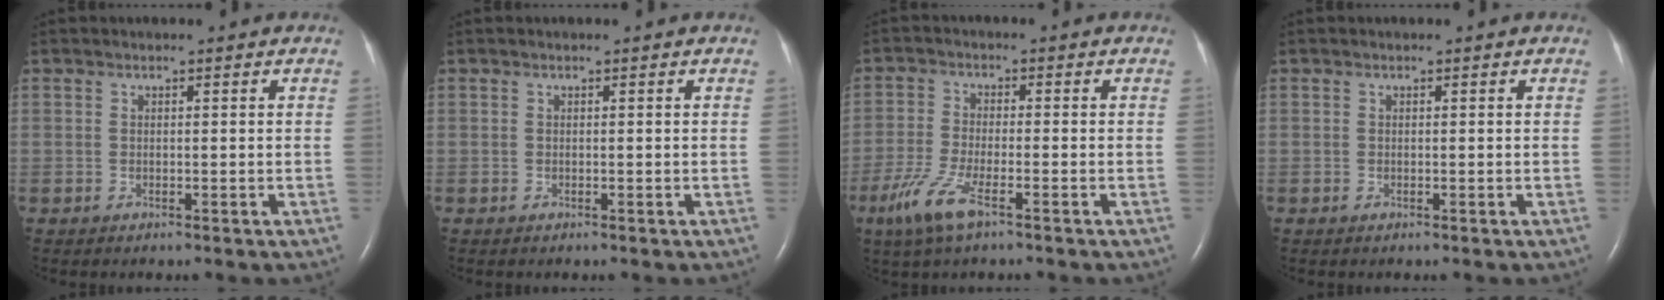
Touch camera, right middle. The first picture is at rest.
{"total": 0.0}
{"total": 6.6, "force": [-3.8, 1.2, 5.2], "torque": [-0.126, -0.015, -0.075]}
{"total": 0.0}